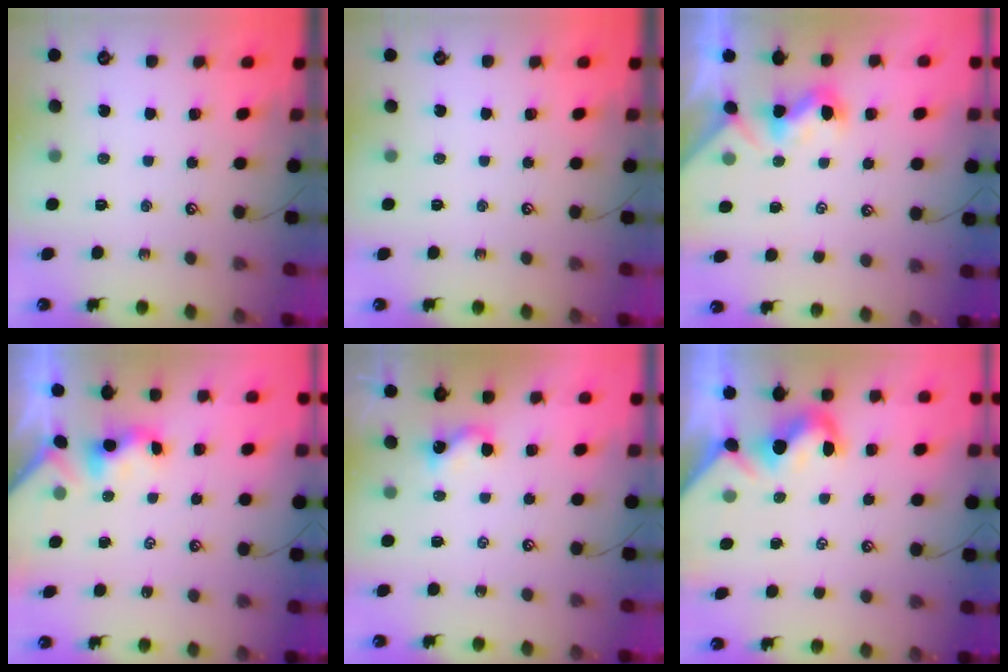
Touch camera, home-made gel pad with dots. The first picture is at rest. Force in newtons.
{"total": 0.0}
{"total": 0.7, "press": 0.6, "slide": 0.3}
{"total": 1.1, "press": 1.0, "slide": 0.4}
{"total": 2.6, "press": 2.5, "slide": 0.5}
{"total": 1.9, "press": 1.8, "slide": 0.6}